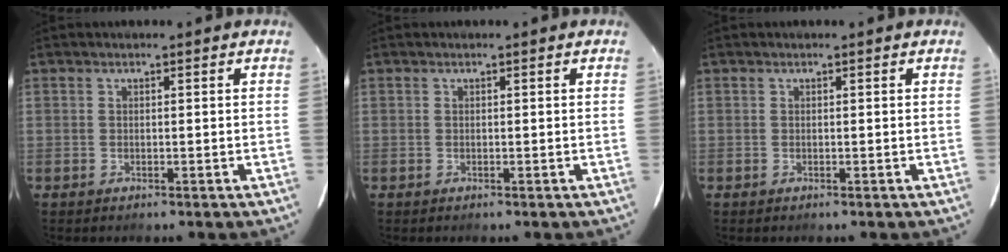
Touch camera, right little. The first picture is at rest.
{"total": 0.0}
{"total": 0.0}